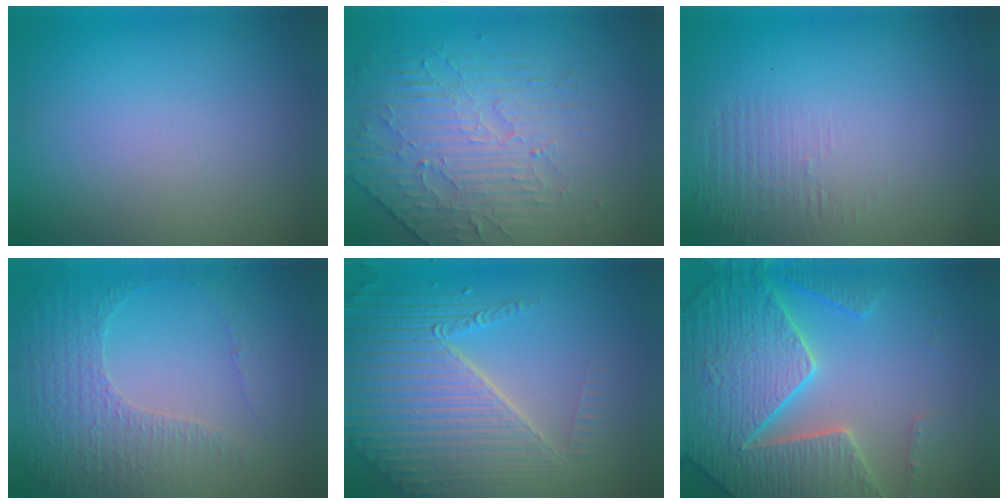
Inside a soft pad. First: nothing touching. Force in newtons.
{"total": 3.9, "press": 3.6, "slide": 1.6}
{"total": 1.2, "press": 0.1, "slide": 1.2}
{"total": 4.6, "press": 3.1, "slide": 3.3}
{"total": 8.3, "press": 5.6, "slide": 6.1}
{"total": 7.5, "press": 7.2, "slide": 2.1}